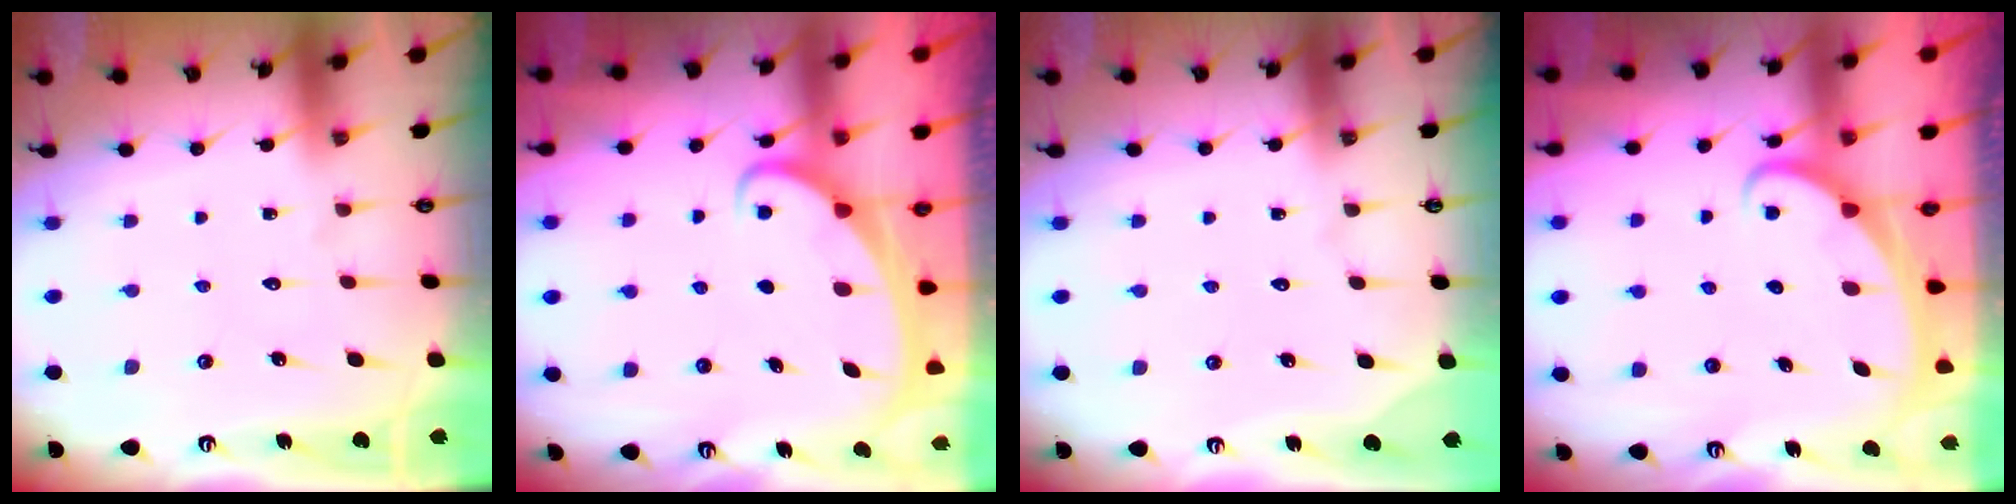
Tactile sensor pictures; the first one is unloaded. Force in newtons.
{"total": 2.3, "press": 2.3, "slide": 0.3}
{"total": 0.0}
{"total": 2.2, "press": 2.2, "slide": 0.2}